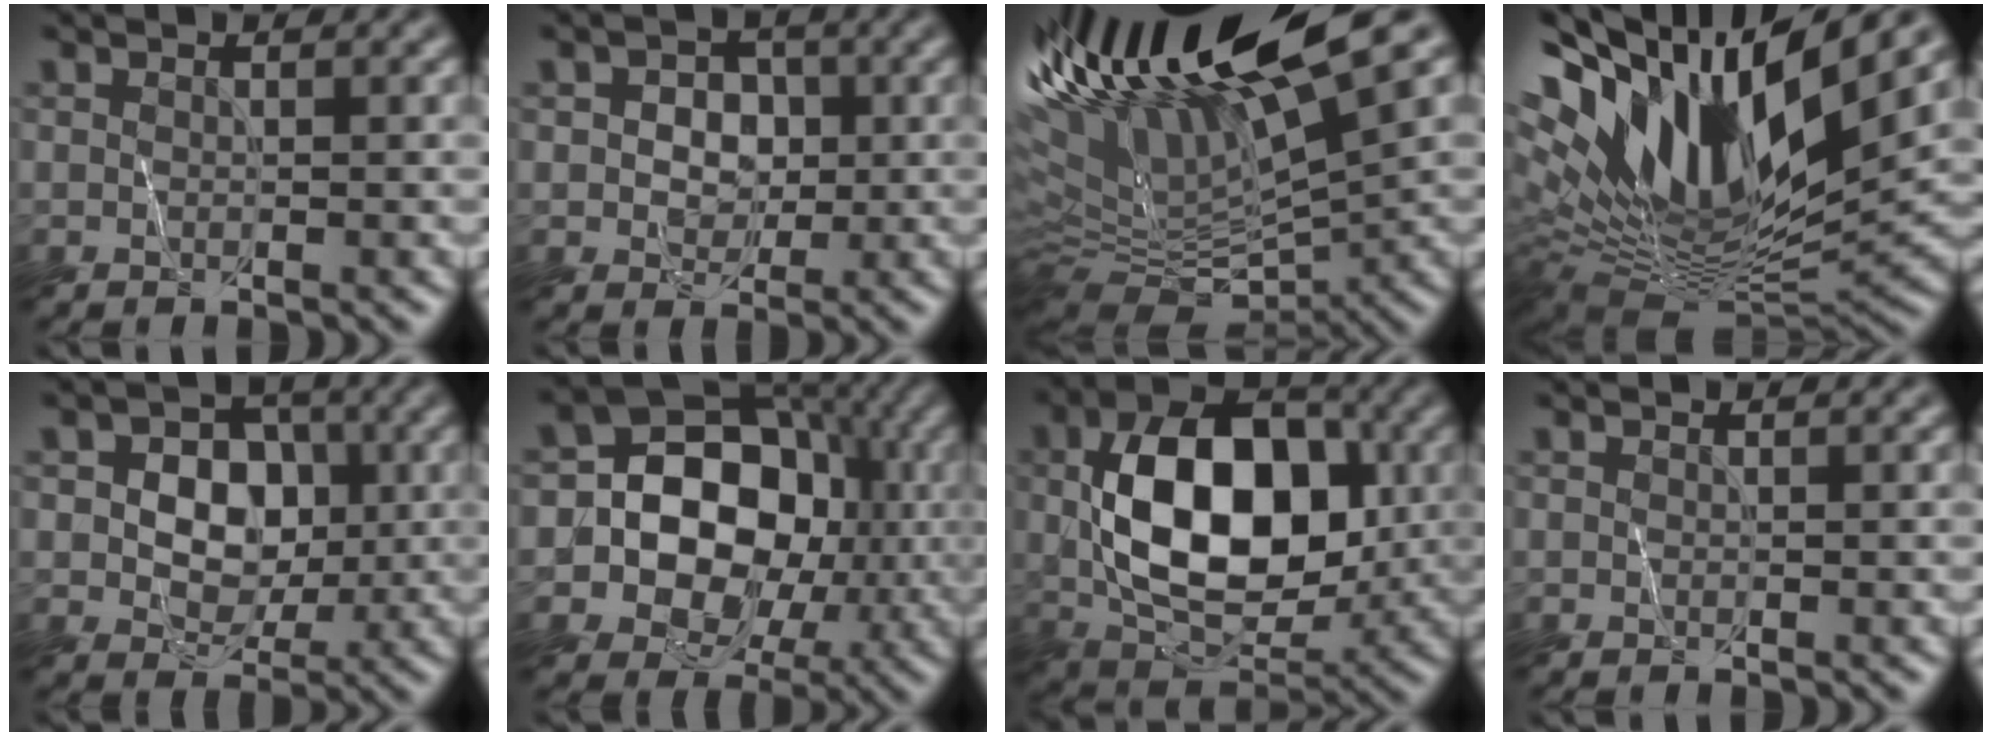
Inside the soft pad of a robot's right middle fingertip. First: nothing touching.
{"total": 3.3, "force": [0.1, 2.7, 1.8], "torque": [-0.017, 0.002, -0.001]}
{"total": 13.6, "force": [6.2, 3.0, 11.7], "torque": [-0.181, 0.023, 0.114]}
{"total": 15.2, "force": [5.9, 5.6, 12.9], "torque": [-0.250, 0.017, 0.097]}
{"total": 6.0, "force": [0.4, 4.8, 3.6], "torque": [-0.048, 0.008, -0.002]}
{"total": 12.1, "force": [-1.3, 10.1, 6.6], "torque": [-0.089, 0.005, -0.054]}
{"total": 10.6, "force": [0.5, 6.7, 8.2], "torque": [-0.135, 0.005, 0.008]}
{"total": 0.0}